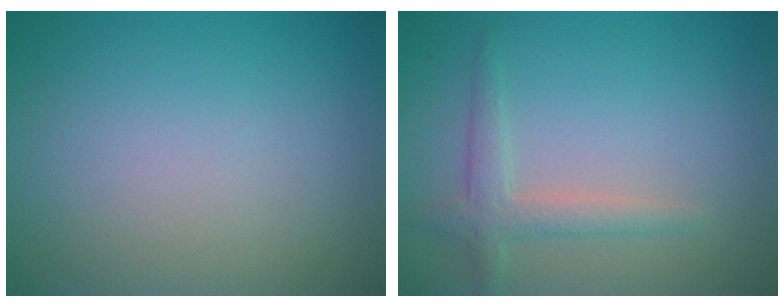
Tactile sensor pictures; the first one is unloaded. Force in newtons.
{"total": 2.3, "press": 2.3, "slide": 0.2}